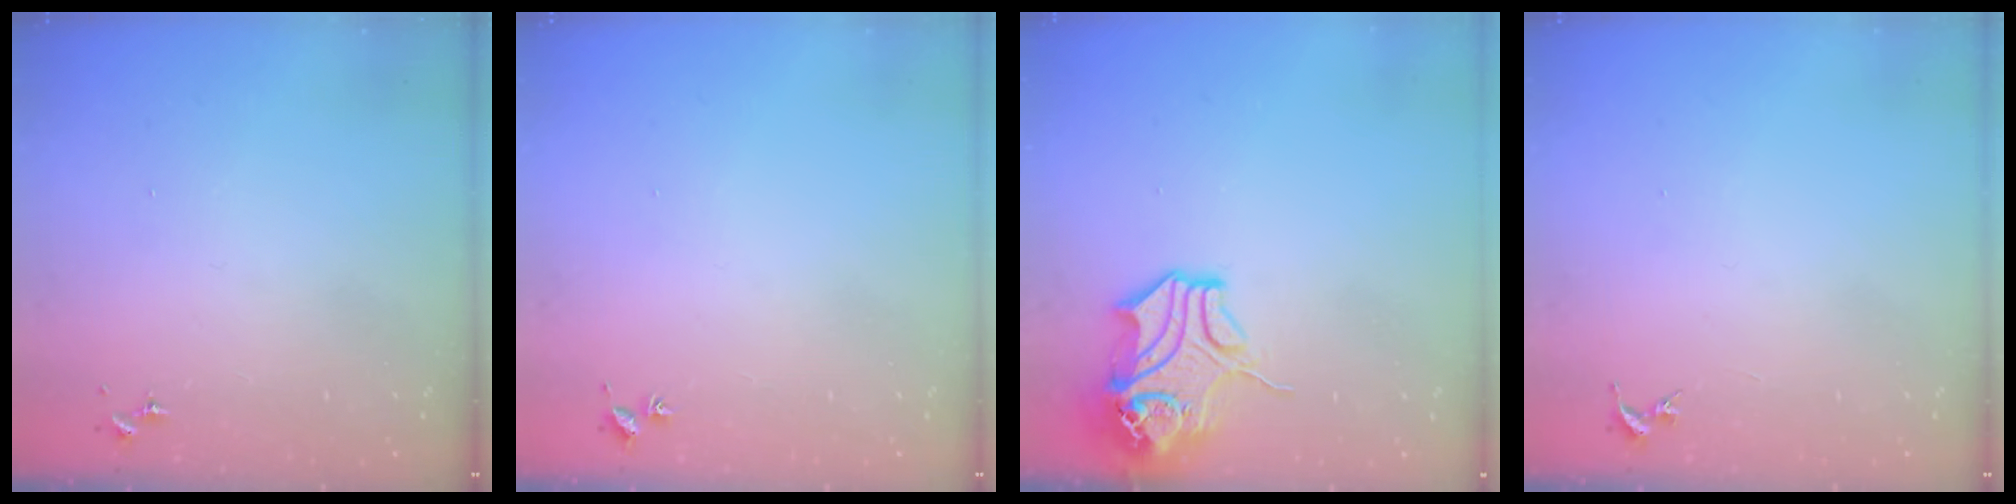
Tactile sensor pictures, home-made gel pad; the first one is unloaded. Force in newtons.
{"total": 1.8, "press": 1.8, "slide": 0.2}
{"total": 13.8, "press": 13.7, "slide": 2.0}
{"total": 0.0}